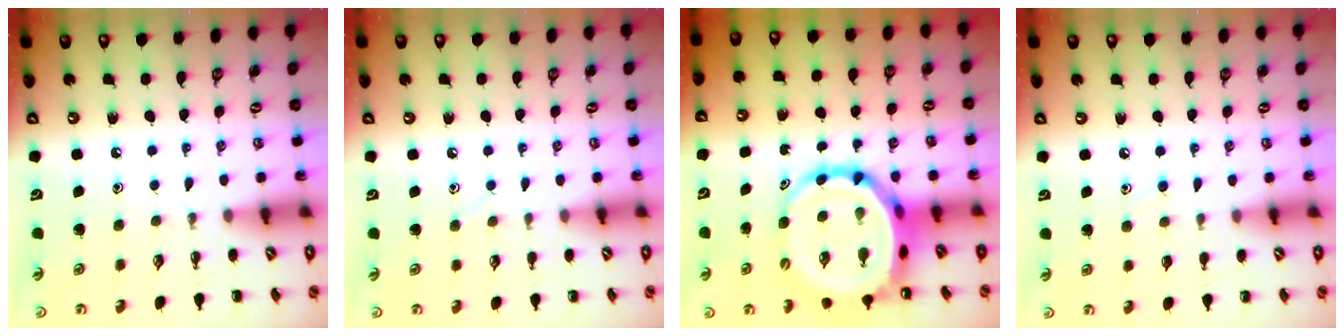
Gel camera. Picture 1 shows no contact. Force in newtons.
{"total": 3.6, "press": 3.4, "slide": 1.0}
{"total": 11.7, "press": 11.2, "slide": 3.3}
{"total": 3.7, "press": 3.4, "slide": 1.3}